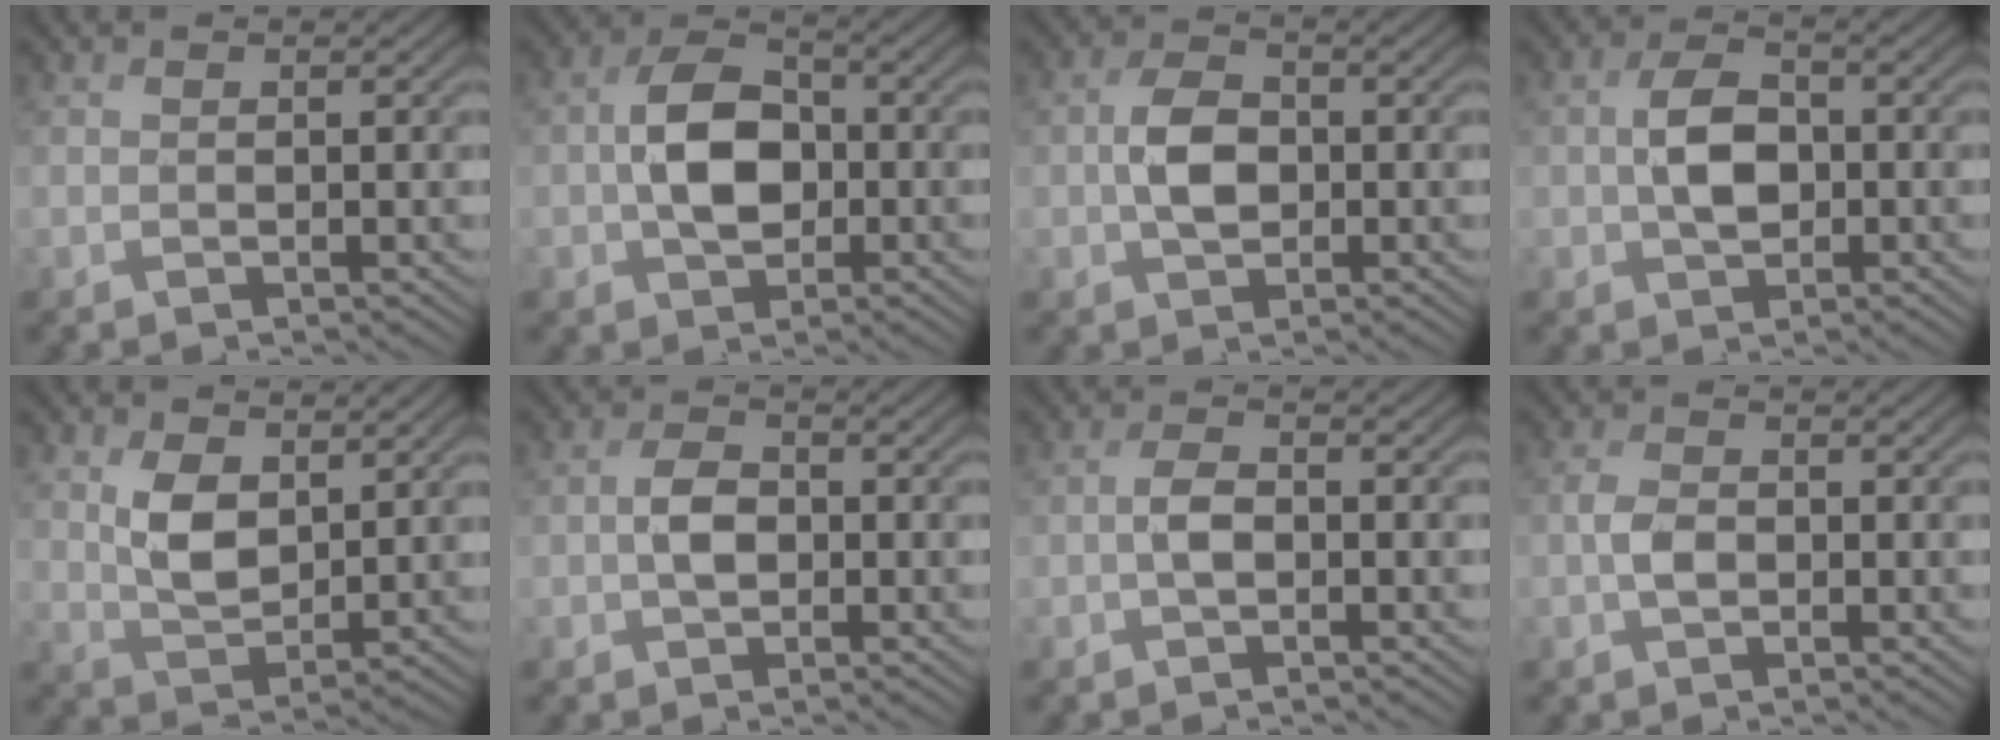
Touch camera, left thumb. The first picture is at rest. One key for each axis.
{"total": 7.2, "fx": -0.8, "fy": 5.0, "fz": 5.1, "tx": -0.100, "ty": 0.004, "tz": -0.019}
{"total": 4.4, "fx": -0.5, "fy": 3.1, "fz": 3.1, "tx": -0.066, "ty": 0.002, "tz": -0.012}
{"total": 4.9, "fx": -0.4, "fy": 3.3, "fz": 3.6, "tx": -0.072, "ty": 0.003, "tz": -0.010}
{"total": 5.4, "fx": 2.2, "fy": 3.1, "fz": 3.8, "tx": -0.085, "ty": -0.010, "tz": 0.048}
{"total": 3.1, "fx": -0.5, "fy": 2.1, "fz": 2.2, "tx": -0.046, "ty": 0.001, "tz": -0.015}
{"total": 2.3, "fx": -0.7, "fy": 1.2, "fz": 1.9, "tx": -0.038, "ty": 0.005, "tz": -0.018}
{"total": 2.2, "fx": -0.6, "fy": 1.4, "fz": 1.6, "tx": -0.039, "ty": 0.002, "tz": -0.015}